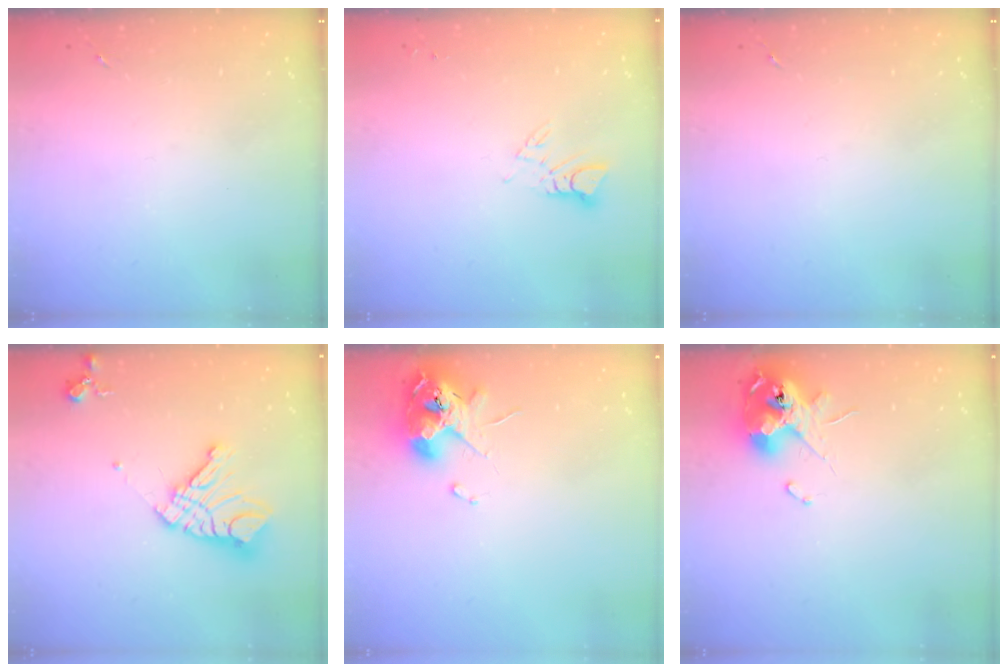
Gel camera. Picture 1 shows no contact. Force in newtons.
{"total": 3.8, "press": 3.7, "slide": 0.3}
{"total": 0.0}
{"total": 16.4, "press": 16.3, "slide": 2.1}
{"total": 10.9, "press": 10.8, "slide": 1.8}
{"total": 12.4, "press": 12.2, "slide": 1.8}